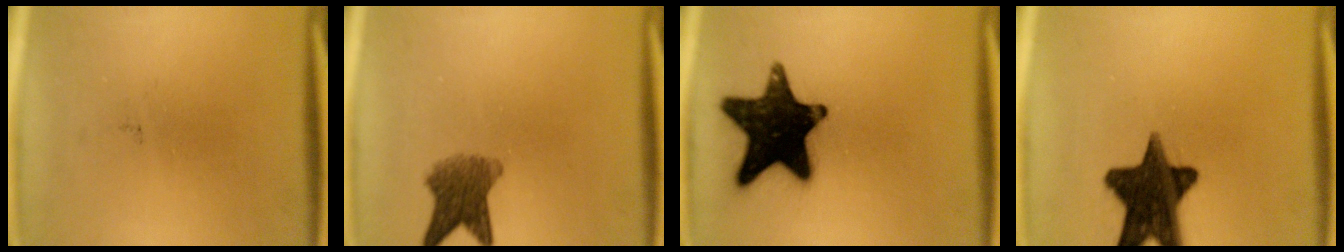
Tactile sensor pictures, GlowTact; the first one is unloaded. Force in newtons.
{"total": 6.0}
{"total": 18.2}
{"total": 16.4}